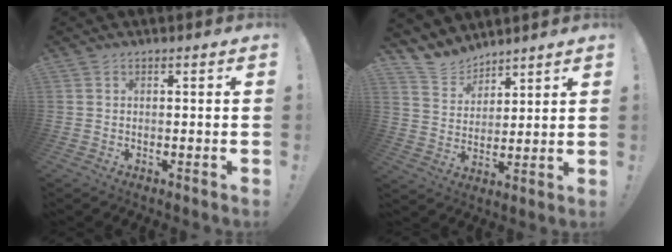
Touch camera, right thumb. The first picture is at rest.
{"total": 9.8, "force": [8.6, 4.5, 1.0], "torque": [-0.029, -0.068, 0.169]}